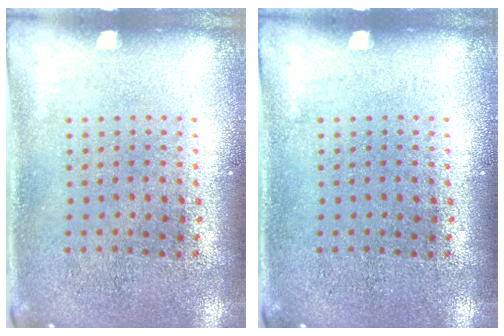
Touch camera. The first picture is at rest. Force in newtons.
{"total": 0.0}